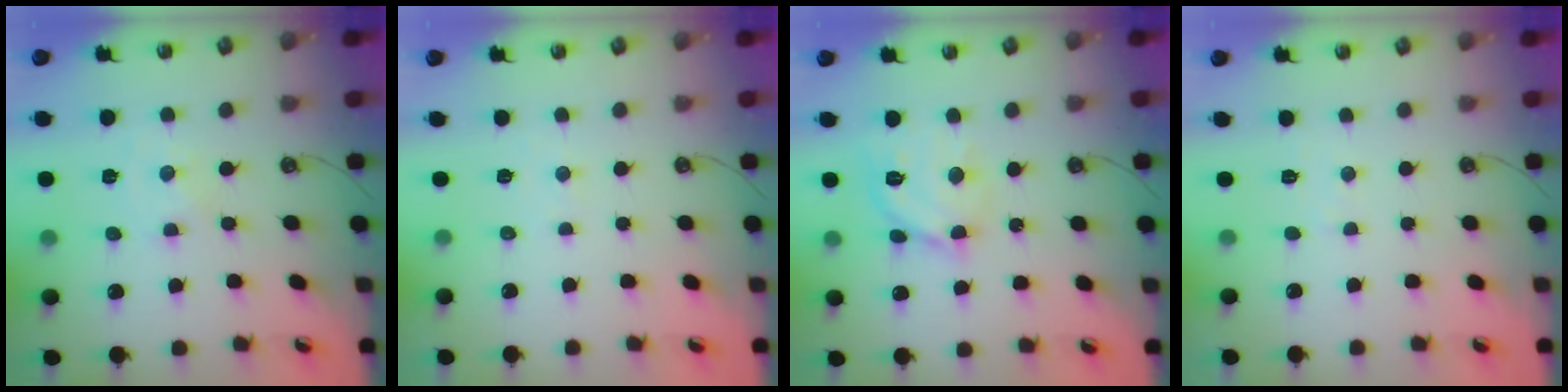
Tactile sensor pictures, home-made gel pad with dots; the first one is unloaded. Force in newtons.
{"total": 2.9, "press": 2.9, "slide": 0.4}
{"total": 13.8, "press": 13.7, "slide": 1.3}
{"total": 3.0, "press": 3.0, "slide": 0.4}